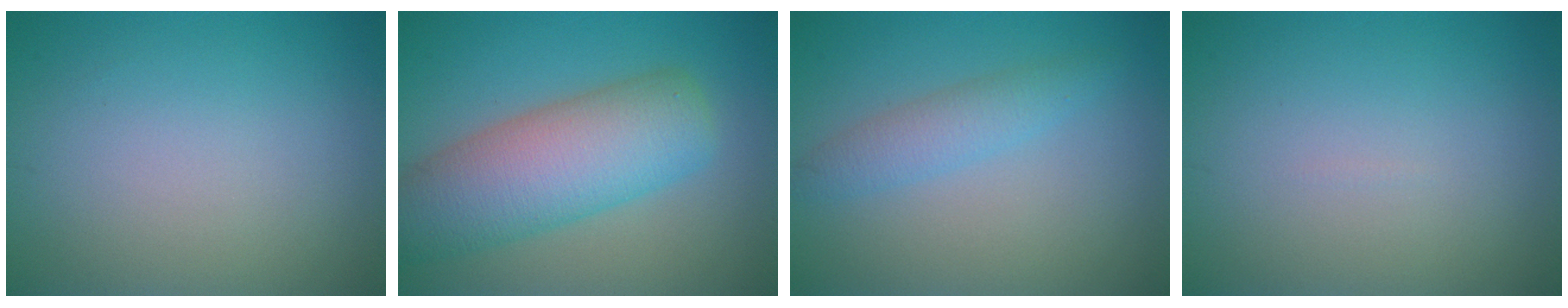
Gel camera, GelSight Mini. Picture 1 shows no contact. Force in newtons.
{"total": 8.6, "press": 8.6, "slide": 0.7}
{"total": 2.5, "press": 2.5, "slide": 0.1}
{"total": 0.0}